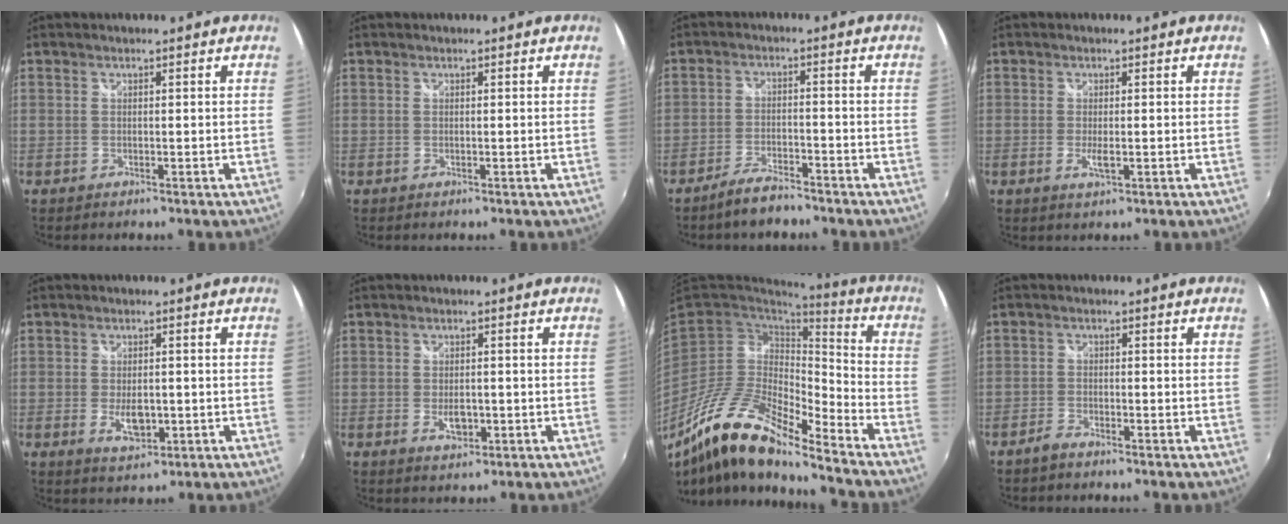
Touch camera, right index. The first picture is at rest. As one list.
[{"total": 0.0}, {"total": 5.3, "force": [-4.6, 1.3, 2.2], "torque": [-0.063, -0.002, -0.085]}, {"total": 2.2, "force": [-0.5, 0.4, 2.0], "torque": [-0.041, -0.003, -0.008]}, {"total": 4.8, "force": [-1.2, 2.5, 3.9], "torque": [-0.074, -0.006, -0.015]}, {"total": 3.2, "force": [-1.0, 1.9, 2.4], "torque": [-0.044, -0.002, -0.013]}, {"total": 17.5, "force": [-12.1, 4.2, 11.8], "torque": [-0.220, -0.024, -0.240]}, {"total": 2.5, "force": [-2.3, 0.6, 0.7], "torque": [-0.029, -0.002, -0.047]}]